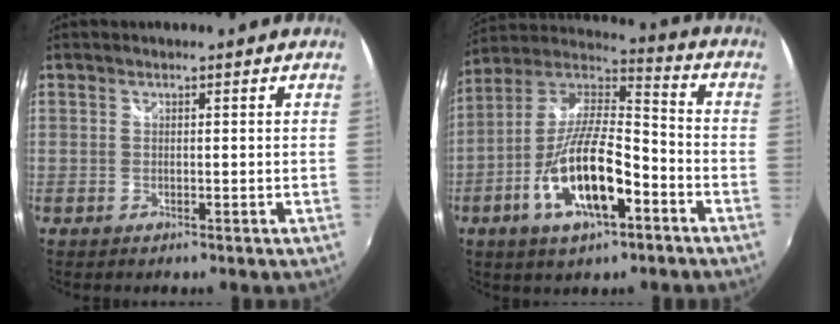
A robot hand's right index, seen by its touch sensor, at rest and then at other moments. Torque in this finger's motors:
{"motor_torque": [1.21, -0.93, 1.05, 0.21]}